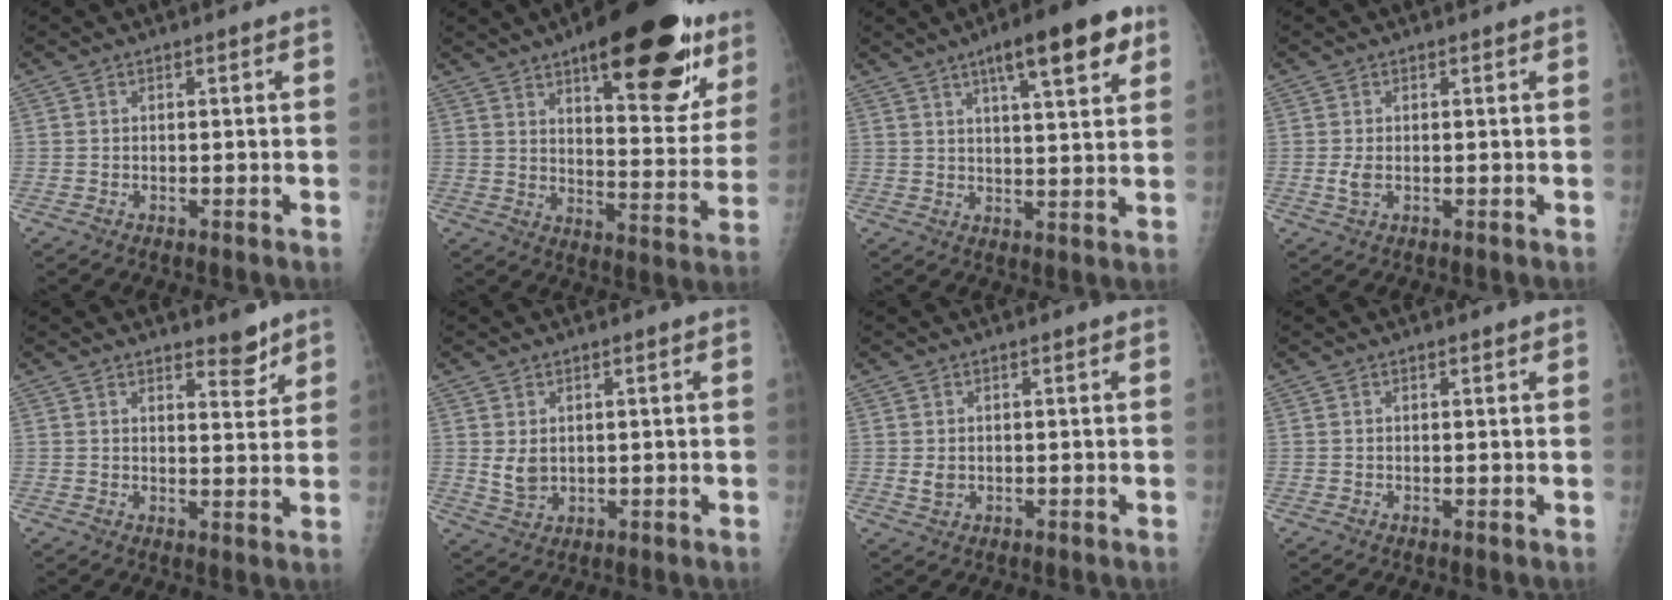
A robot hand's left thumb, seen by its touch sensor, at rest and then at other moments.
{"total": 26.5, "force": [15.2, 9.6, 19.5], "torque": [-0.221, -0.057, 0.213]}
{"total": 13.0, "force": [6.9, 3.2, 10.5], "torque": [-0.133, -0.019, 0.096]}
{"total": 1.9, "force": [0.1, 1.1, 1.6], "torque": [-0.038, -0.005, 0.002]}
{"total": 4.3, "force": [3.5, 1.4, 2.1], "torque": [-0.014, -0.029, 0.051]}
{"total": 3.6, "force": [1.1, 2.5, 2.3], "torque": [-0.035, -0.015, 0.030]}
{"total": 1.8, "force": [0.4, 1.3, 1.2], "torque": [-0.016, -0.006, 0.013]}
{"total": 1.0, "force": [0.9, 0.2, 0.5], "torque": [-0.003, -0.001, 0.012]}